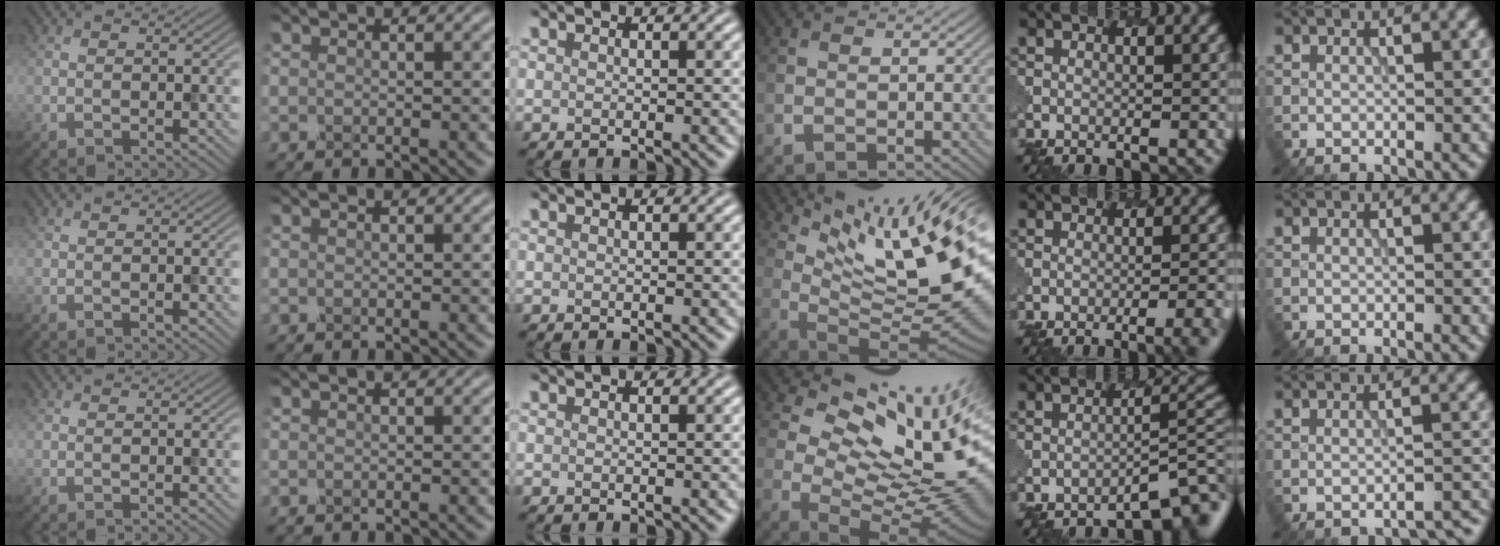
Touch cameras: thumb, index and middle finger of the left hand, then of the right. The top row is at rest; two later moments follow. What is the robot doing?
{"motion": "dispense", "object": "syringe"}